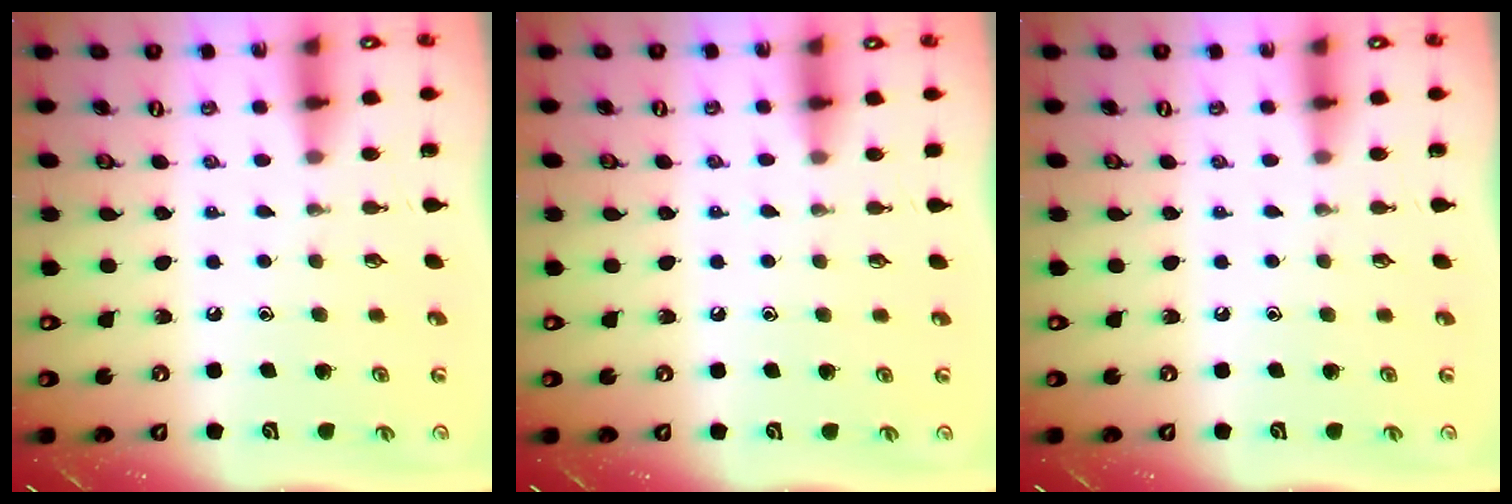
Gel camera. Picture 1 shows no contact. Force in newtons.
{"total": 3.4, "press": 3.4, "slide": 0.5}
{"total": 0.0}